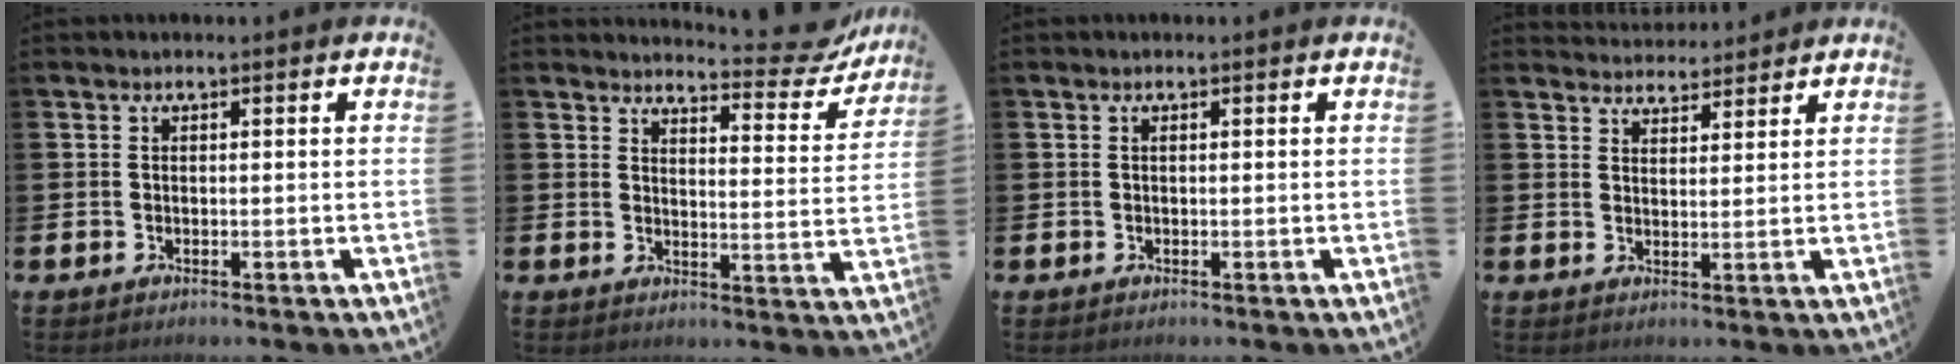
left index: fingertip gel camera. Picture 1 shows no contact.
{"total": 5.2, "force": [5.0, 0.8, 1.3], "torque": [-0.011, -0.041, 0.078]}
{"total": 0.0}
{"total": 3.7, "force": [3.6, 0.7, -0.3], "torque": [-0.002, -0.017, 0.067]}